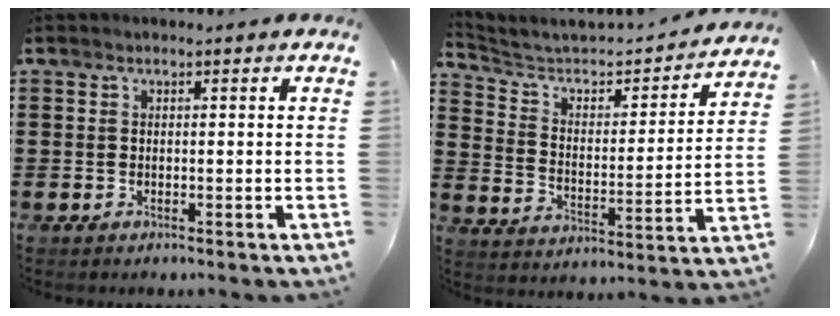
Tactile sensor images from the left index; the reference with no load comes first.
{"total": 3.9, "force": [3.4, 1.7, 1.1], "torque": [-0.050, -0.030, 0.046]}